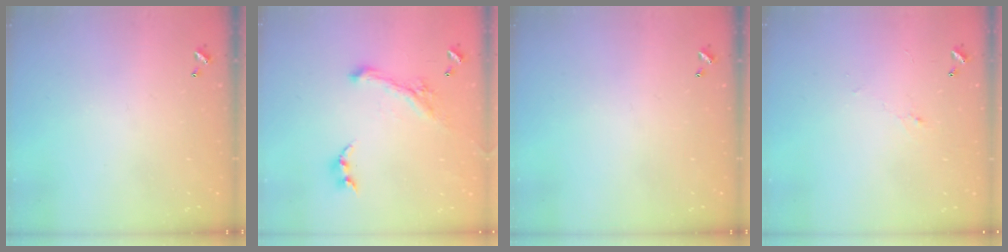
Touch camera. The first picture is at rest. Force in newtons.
{"total": 1.4, "press": 0.7, "slide": 1.2}
{"total": 0.0}
{"total": 0.6, "press": 0.2, "slide": 0.5}